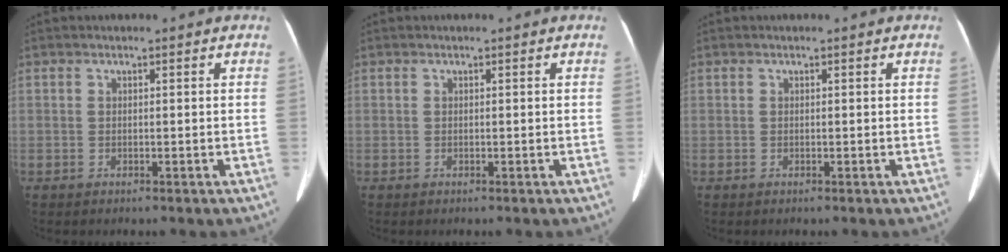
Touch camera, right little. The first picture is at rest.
{"total": 0.0}
{"total": 0.0}